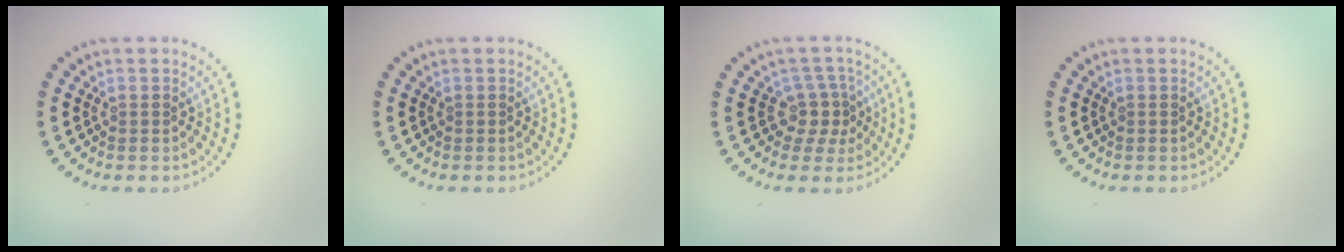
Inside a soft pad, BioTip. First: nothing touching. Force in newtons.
{"total": 0.0}
{"total": 2.8, "press": 2.0, "slide": 2.0}
{"total": 0.0}